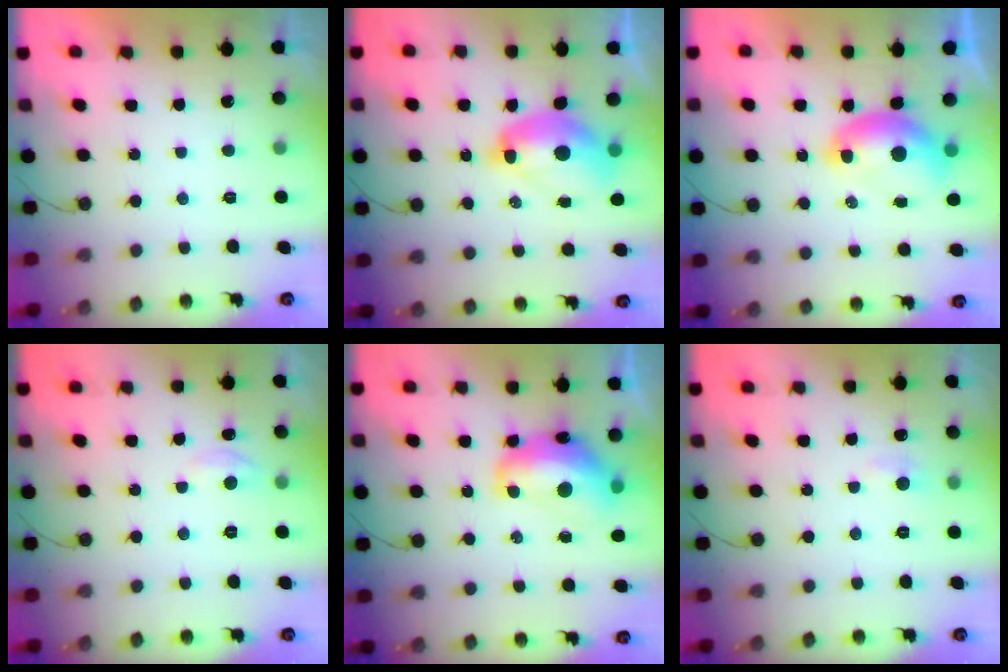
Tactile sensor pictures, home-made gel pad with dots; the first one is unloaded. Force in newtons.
{"total": 11.2, "press": 11.1, "slide": 1.1}
{"total": 8.5, "press": 8.4, "slide": 1.0}
{"total": 4.0, "press": 3.9, "slide": 0.6}
{"total": 14.3, "press": 14.2, "slide": 1.6}
{"total": 5.3, "press": 5.2, "slide": 0.7}